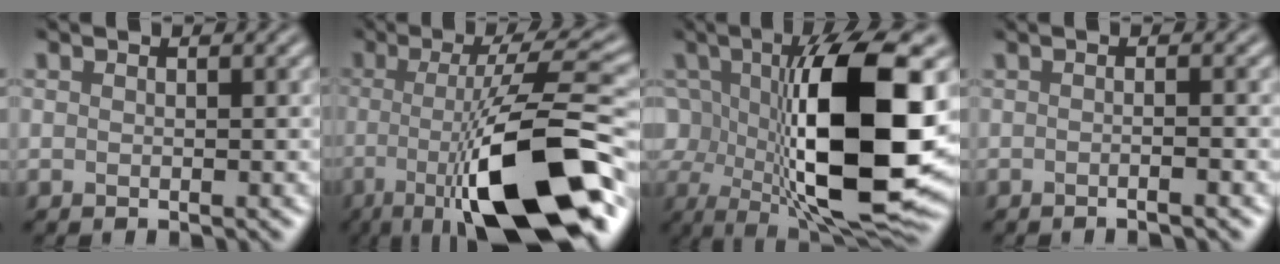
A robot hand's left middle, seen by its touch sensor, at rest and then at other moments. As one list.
[{"total": 13.8, "force": [-4.4, 3.1, 12.7], "torque": [-0.176, 0.005, -0.075]}, {"total": 16.3, "force": [0.5, 6.6, 14.9], "torque": [-0.236, 0.002, 0.002]}, {"total": 3.1, "force": [-0.1, 1.3, 2.7], "torque": [-0.011, 0.000, -0.030]}]